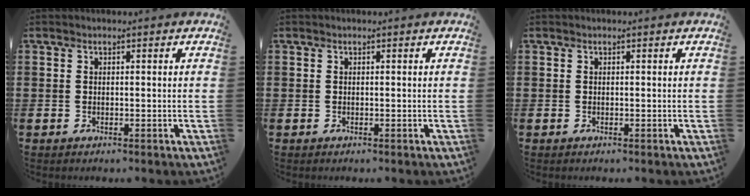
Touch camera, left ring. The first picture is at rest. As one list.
[{"total": 0.0}, {"total": 0.0}]